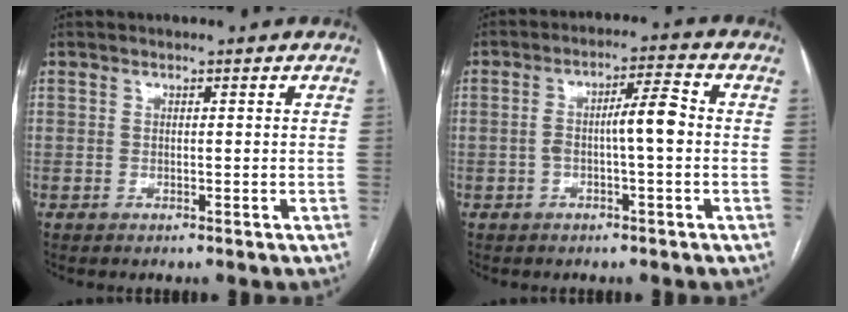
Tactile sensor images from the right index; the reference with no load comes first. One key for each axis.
{"total": 5.7, "fx": -0.5, "fy": 0.7, "fz": 5.6, "tx": -0.096, "ty": 0.021, "tz": -0.008}